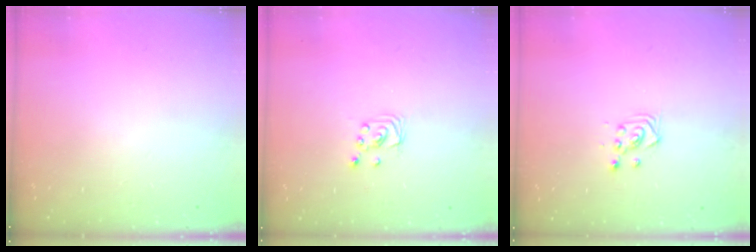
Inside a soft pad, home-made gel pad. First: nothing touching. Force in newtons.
{"total": 2.2, "press": 2.2, "slide": 0.2}
{"total": 3.0, "press": 3.0, "slide": 0.5}